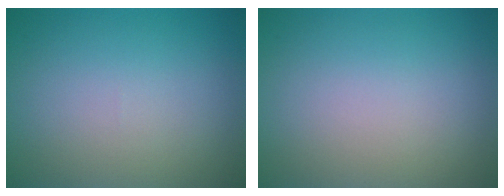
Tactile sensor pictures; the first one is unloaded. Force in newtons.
{"total": 0.0}